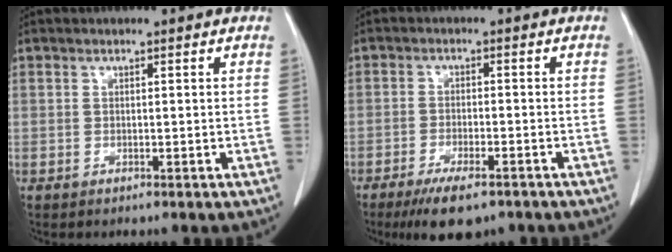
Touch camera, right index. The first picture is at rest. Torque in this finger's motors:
{"motor_torque": [0.80, -0.71, 0.32, 0.11]}